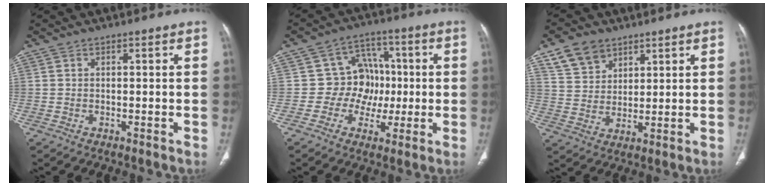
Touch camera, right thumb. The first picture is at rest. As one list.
[{"total": 8.9, "force": [-0.4, 8.1, 3.6], "torque": [0.010, 0.024, -0.014]}, {"total": 7.9, "force": [5.1, 5.3, 3.0], "torque": [-0.035, -0.021, 0.104]}]